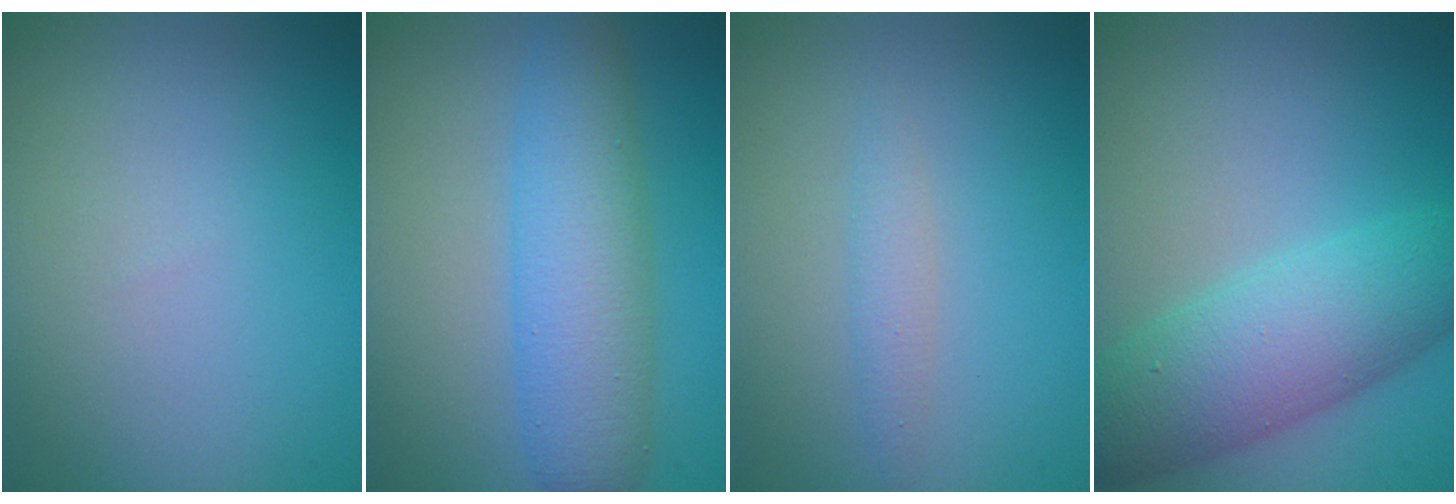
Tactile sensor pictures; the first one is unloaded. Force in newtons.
{"total": 6.1, "press": 6.1, "slide": 0.1}
{"total": 1.3, "press": 1.3, "slide": 0.1}
{"total": 7.5, "press": 7.5, "slide": 0.1}